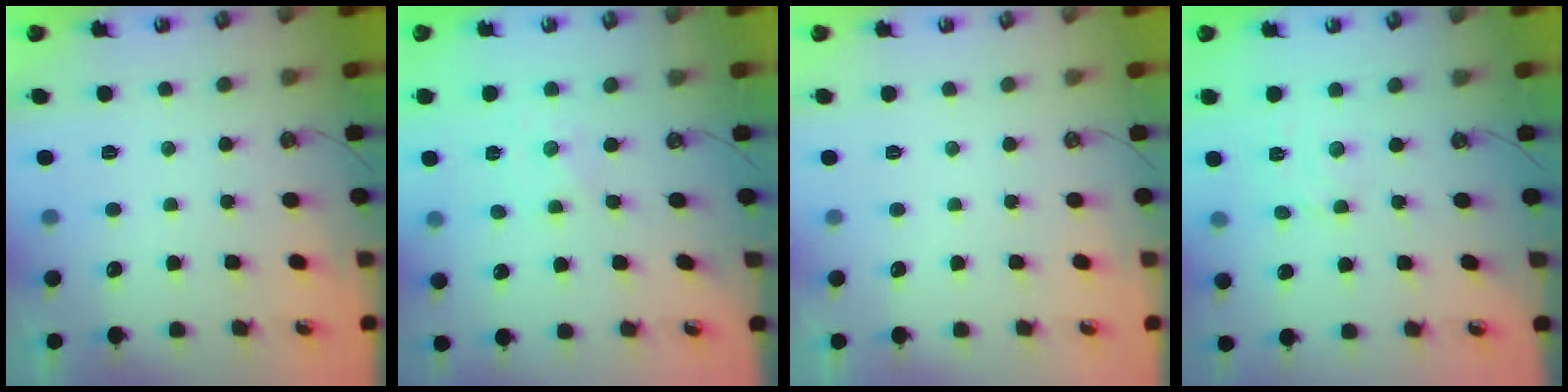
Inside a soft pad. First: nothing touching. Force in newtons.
{"total": 0.0}
{"total": 0.0}
{"total": 2.8, "press": 2.8, "slide": 0.4}